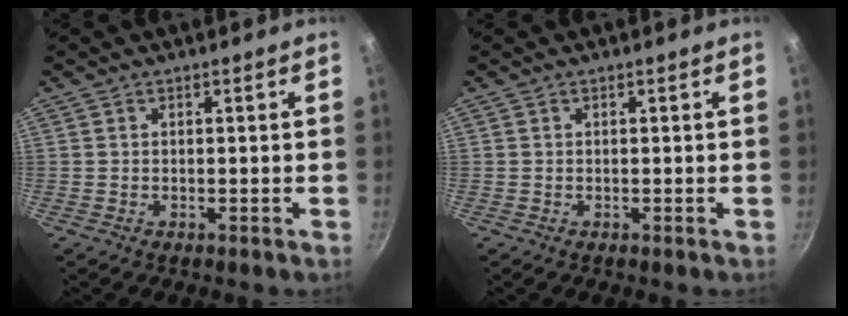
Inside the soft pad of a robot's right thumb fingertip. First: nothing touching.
{"total": 0.0}